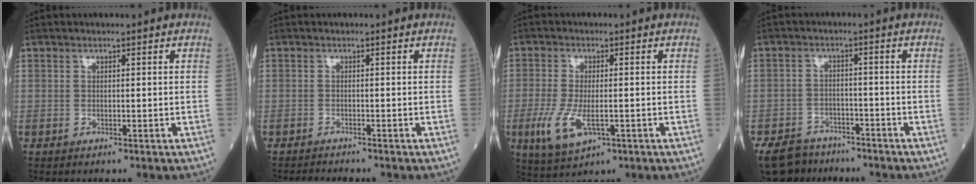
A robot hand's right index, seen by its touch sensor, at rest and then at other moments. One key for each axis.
{"total": 1.6, "fx": -1.6, "fy": -0.2, "fz": -0.1, "tx": 0.000, "ty": -0.011, "tz": -0.029}
{"total": 7.2, "fx": -2.2, "fy": 2.7, "fz": 6.3, "tx": -0.136, "ty": -0.018, "tz": -0.032}
{"total": 8.6, "fx": -7.2, "fy": 4.3, "fz": 1.8, "tx": -0.036, "ty": -0.004, "tz": -0.114}